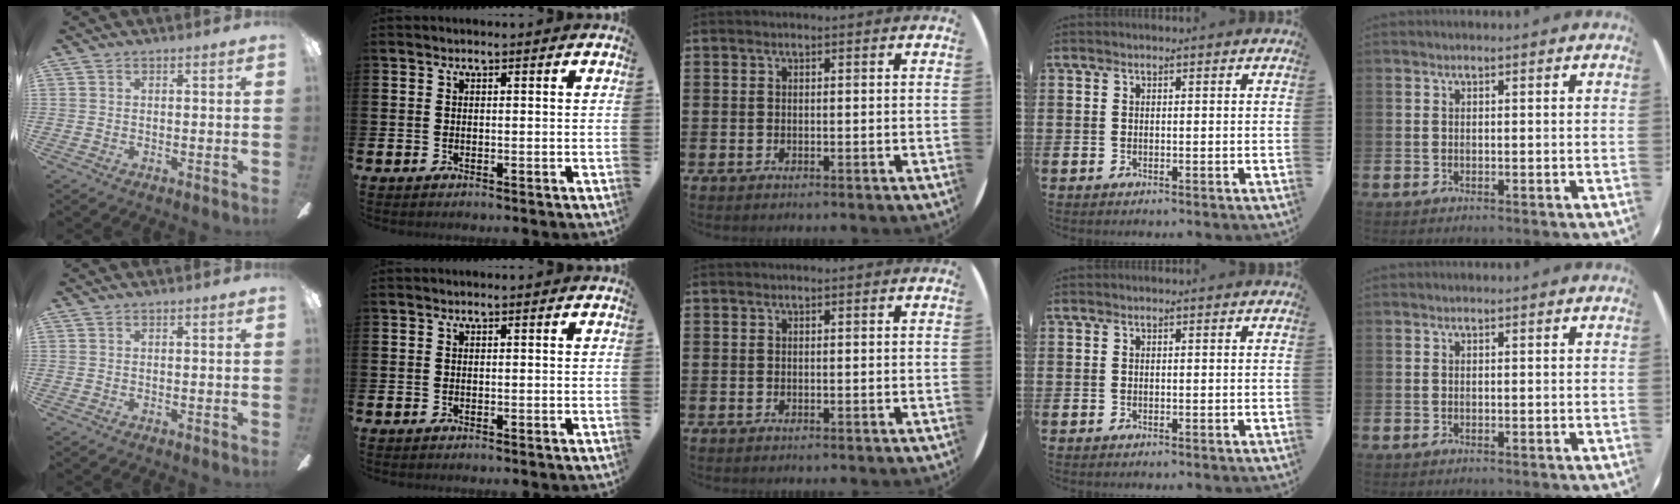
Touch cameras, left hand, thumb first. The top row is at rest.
{}